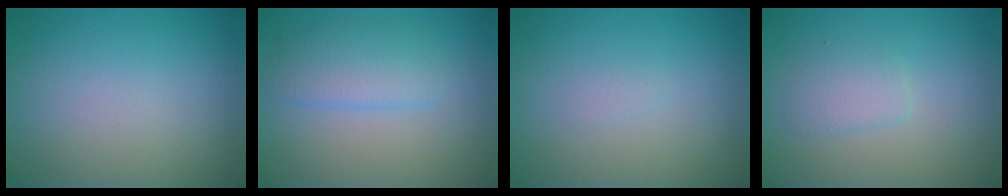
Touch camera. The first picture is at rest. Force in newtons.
{"total": 2.8, "press": 2.8, "slide": 0.1}
{"total": 0.5, "press": 0.5, "slide": 0.1}
{"total": 1.7, "press": 1.7, "slide": 0.1}